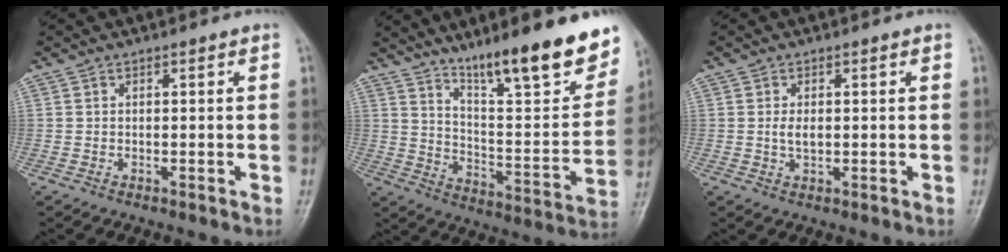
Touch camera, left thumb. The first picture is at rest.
{"total": 21.6, "force": [15.0, 4.2, 14.9], "torque": [-0.186, -0.078, 0.243]}
{"total": 2.3, "force": [0.3, 1.2, 2.0], "torque": [-0.037, -0.002, 0.007]}